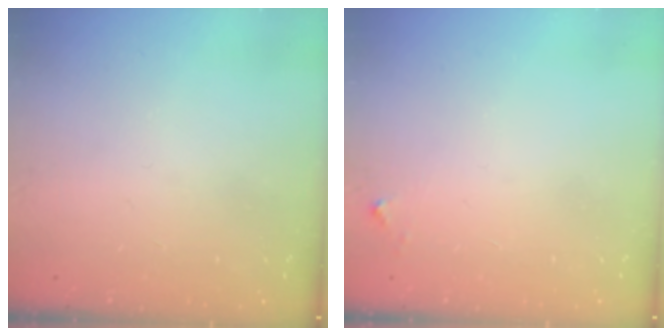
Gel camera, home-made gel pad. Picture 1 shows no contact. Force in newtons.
{"total": 2.8, "press": 2.8, "slide": 0.2}